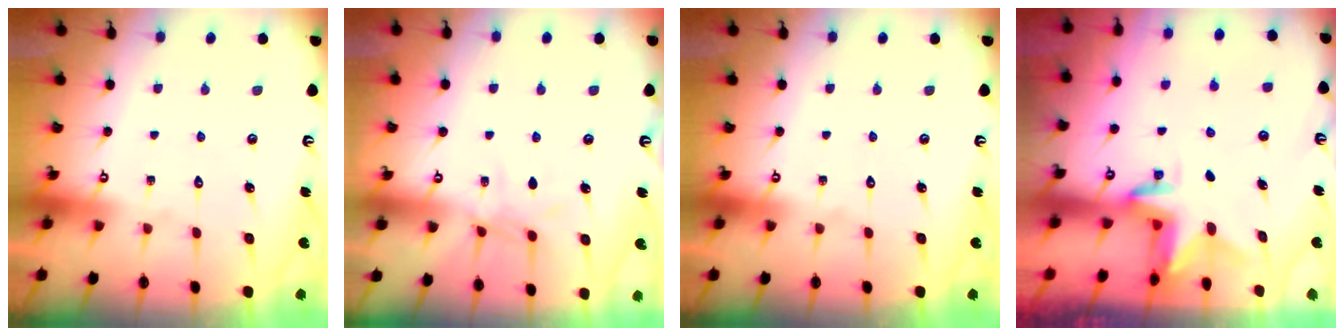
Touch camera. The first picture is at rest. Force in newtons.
{"total": 6.1, "press": 6.1, "slide": 0.6}
{"total": 0.0}
{"total": 2.9, "press": 2.9, "slide": 0.2}